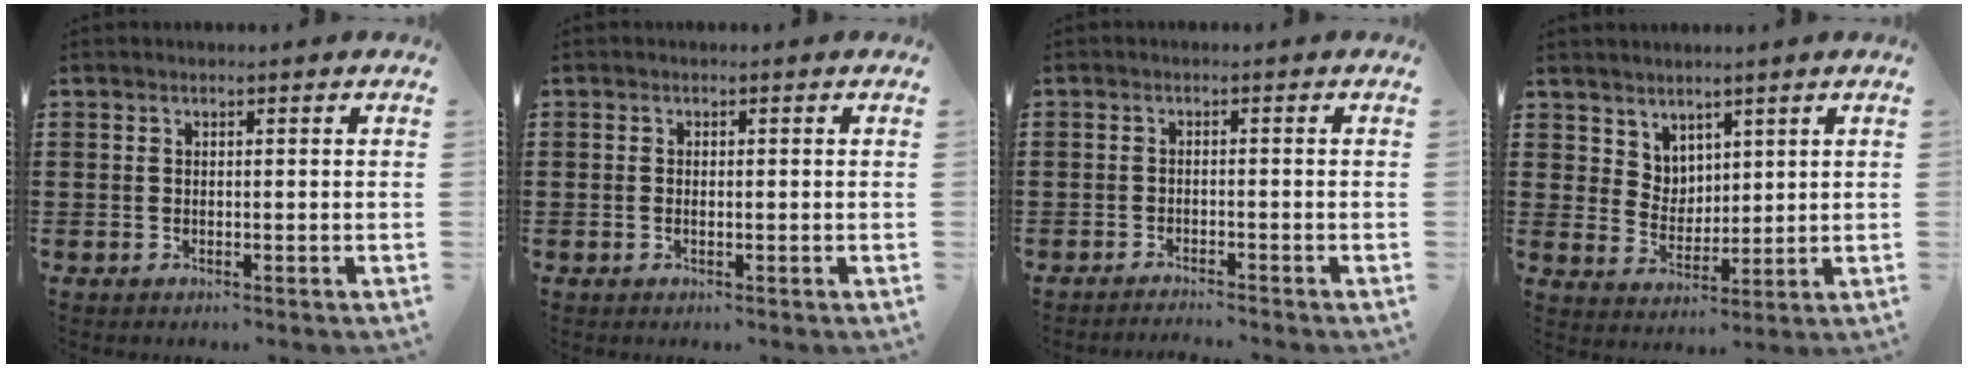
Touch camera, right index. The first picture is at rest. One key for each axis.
{"total": 0.0}
{"total": 1.6, "fx": -1.5, "fy": -0.3, "fz": 0.0, "tx": -0.001, "ty": 0.002, "tz": -0.032}
{"total": 4.5, "fx": 3.6, "fy": 2.8, "fz": -0.1, "tx": -0.016, "ty": -0.005, "tz": 0.069}